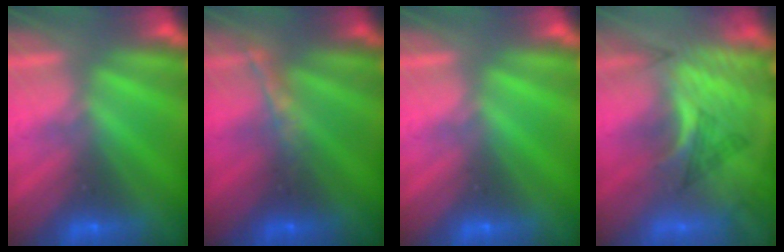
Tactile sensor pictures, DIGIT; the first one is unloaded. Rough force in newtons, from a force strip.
{"total": 1.6}
{"total": 0.0}
{"total": 3.1}